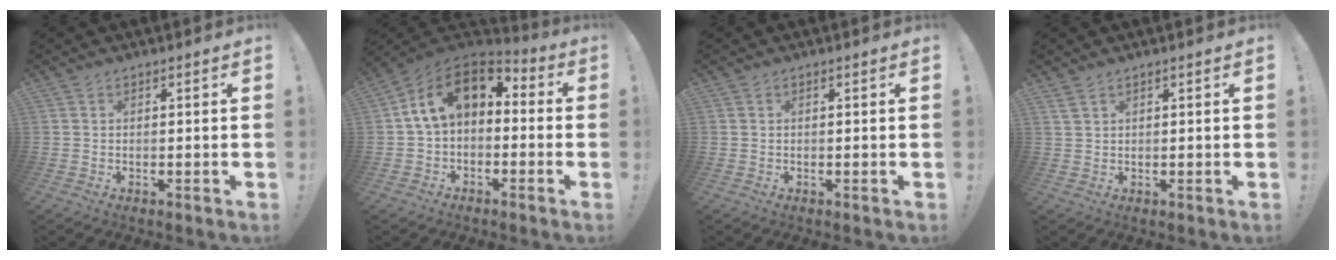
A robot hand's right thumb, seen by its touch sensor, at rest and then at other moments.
{"total": 13.6, "force": [2.8, 8.4, 10.3], "torque": [-0.176, 0.008, 0.051]}
{"total": 0.7, "force": [0.1, -0.2, 0.6], "torque": [-0.011, 0.000, 0.001]}
{"total": 1.9, "force": [1.3, 0.7, 1.2], "torque": [-0.018, -0.004, 0.023]}